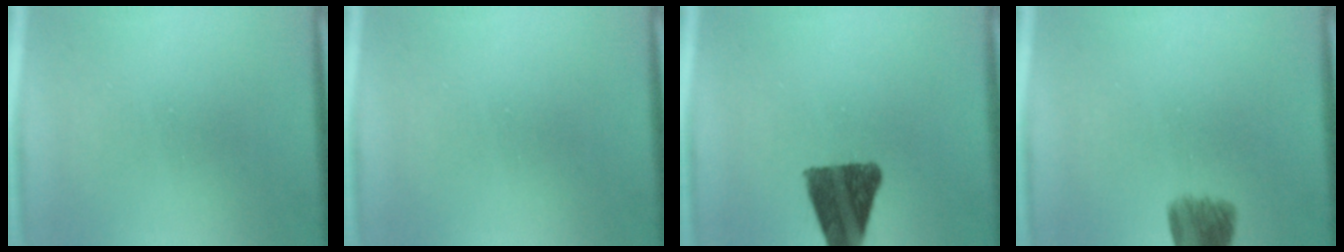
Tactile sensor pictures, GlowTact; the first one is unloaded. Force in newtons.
{"total": 0.0}
{"total": 12.3}
{"total": 6.4}